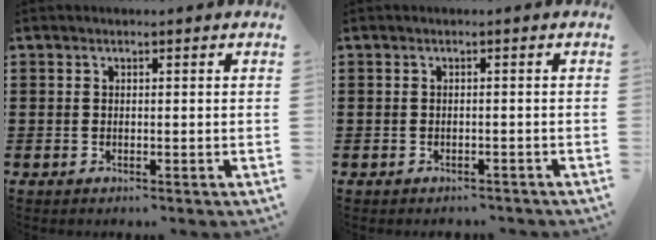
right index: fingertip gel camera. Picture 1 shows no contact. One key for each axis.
{"total": 0.9, "fx": -0.8, "fy": 0.3, "fz": 0.0, "tx": -0.004, "ty": 0.000, "tz": -0.019}